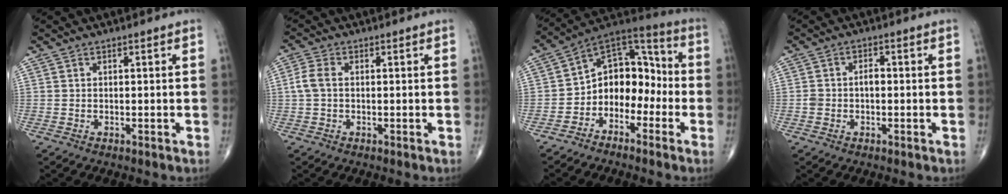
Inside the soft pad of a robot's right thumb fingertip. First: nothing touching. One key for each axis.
{"total": 3.5, "fx": 0.1, "fy": 2.2, "fz": 2.8, "tx": -0.069, "ty": 0.008, "tz": -0.003}
{"total": 12.0, "fx": -3.4, "fy": 8.8, "fz": 7.4, "tx": -0.068, "ty": 0.075, "tz": -0.074}
{"total": 2.6, "fx": -0.4, "fy": 1.8, "fz": 1.9, "tx": -0.031, "ty": 0.013, "tz": -0.008}